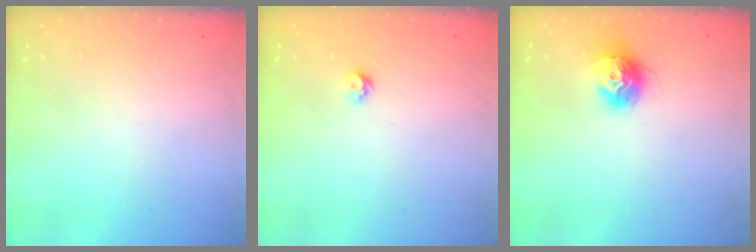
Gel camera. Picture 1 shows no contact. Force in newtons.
{"total": 5.3, "press": 5.3, "slide": 0.8}
{"total": 11.8, "press": 11.8, "slide": 0.9}